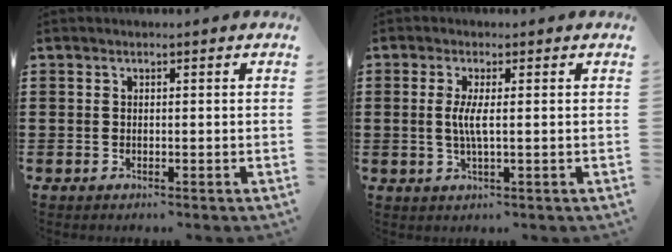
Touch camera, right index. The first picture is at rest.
{"total": 3.3, "force": [0.1, 0.2, 3.3], "torque": [-0.070, -0.009, -0.002]}